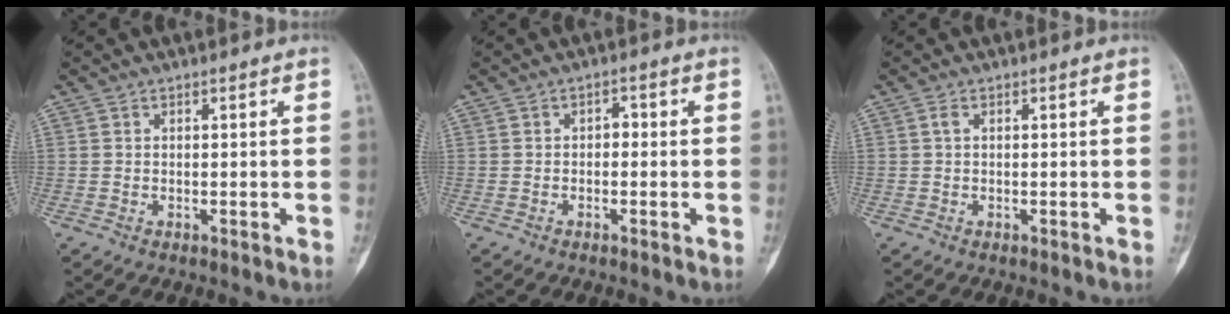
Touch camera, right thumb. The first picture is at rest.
{"total": 1.5, "force": [-0.3, 1.0, 1.0], "torque": [-0.001, 0.010, -0.011]}
{"total": 0.7, "force": [0.1, 0.3, 0.6], "torque": [-0.014, 0.000, -0.001]}